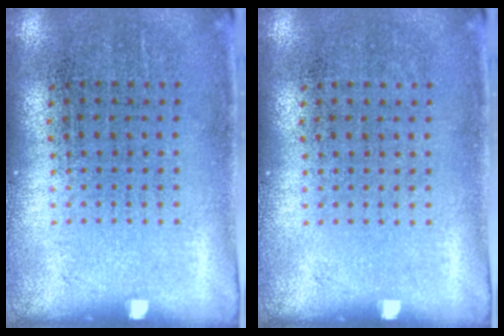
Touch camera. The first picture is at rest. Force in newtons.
{"total": 0.0}